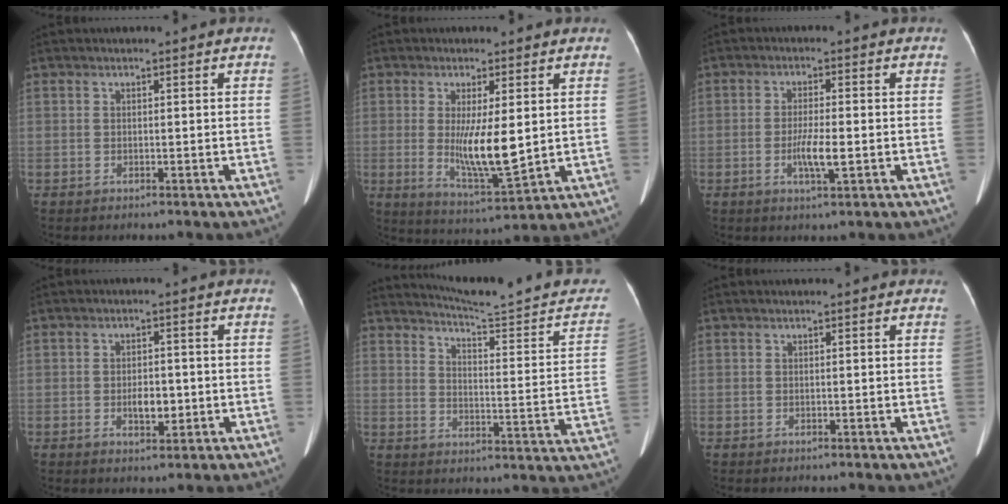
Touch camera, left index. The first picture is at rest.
{"total": 8.9, "force": [0.4, 1.6, 8.7], "torque": [-0.162, -0.026, 0.015]}
{"total": 4.4, "force": [-1.2, 0.5, 4.2], "torque": [-0.082, -0.005, -0.020]}
{"total": 3.6, "force": [-0.8, 1.8, 3.0], "torque": [-0.051, 0.002, -0.009]}
{"total": 18.0, "force": [16.8, 0.6, 6.6], "torque": [-0.085, -0.065, 0.210]}
{"total": 0.5, "force": [0.5, 0.2, 0.1], "torque": [-0.002, 0.002, -0.001]}